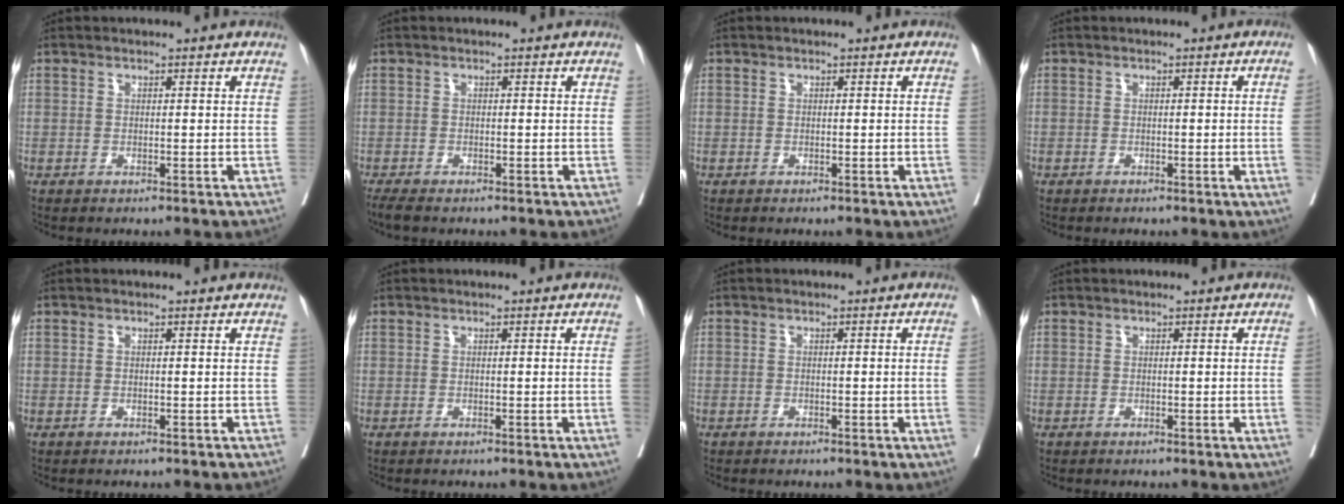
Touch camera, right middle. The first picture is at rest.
{"total": 2.3, "force": [-1.9, 0.4, 1.2], "torque": [-0.028, -0.010, -0.037]}
{"total": 0.8, "force": [0.0, -0.3, 0.7], "torque": [-0.005, 0.002, 0.000]}
{"total": 2.7, "force": [-0.5, -1.0, 2.4], "torque": [-0.031, -0.001, -0.006]}
{"total": 0.0}
{"total": 1.7, "force": [-0.2, -0.6, 1.6], "torque": [-0.022, 0.002, -0.001]}
{"total": 2.0, "force": [-0.5, -0.6, 1.9], "torque": [-0.024, 0.001, -0.006]}
{"total": 2.3, "force": [-0.2, -0.8, 2.2], "torque": [-0.032, 0.000, -0.001]}